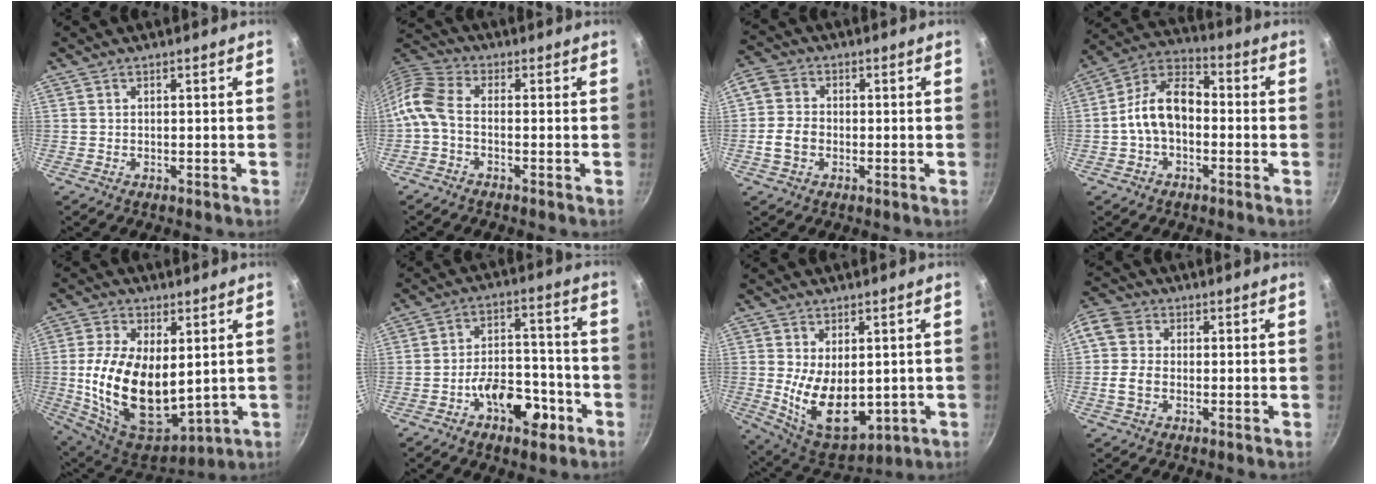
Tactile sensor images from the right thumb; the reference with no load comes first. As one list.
[{"total": 7.0, "force": [-1.7, 3.9, 5.6], "torque": [-0.136, 0.028, -0.054]}, {"total": 6.9, "force": [-1.1, 5.5, 4.0], "torque": [-0.065, 0.014, -0.036]}, {"total": 11.7, "force": [-1.5, 7.6, 8.8], "torque": [-0.135, 0.045, -0.046]}, {"total": 20.6, "force": [0.9, 11.7, 17.0], "torque": [-0.300, -0.021, 0.037]}, {"total": 12.3, "force": [-5.9, 6.8, 8.3], "torque": [-0.092, 0.055, -0.091]}, {"total": 13.8, "force": [-0.5, 8.3, 11.0], "torque": [-0.164, -0.027, 0.020]}, {"total": 8.0, "force": [-0.4, 6.3, 4.8], "torque": [-0.087, 0.017, -0.023]}]